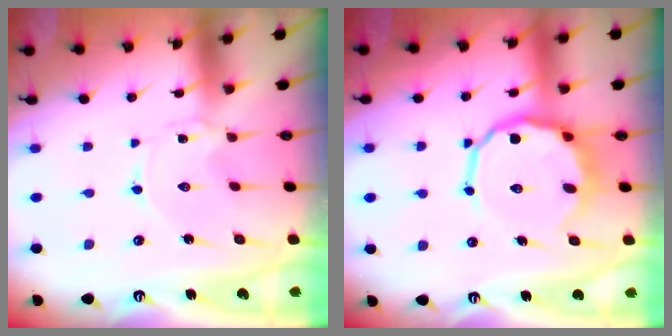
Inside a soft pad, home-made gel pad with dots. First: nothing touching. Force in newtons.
{"total": 11.0, "press": 10.5, "slide": 3.2}